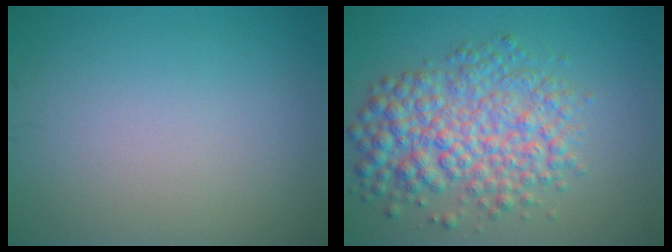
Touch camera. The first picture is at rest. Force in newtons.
{"total": 6.9, "press": 6.9, "slide": 0.1}